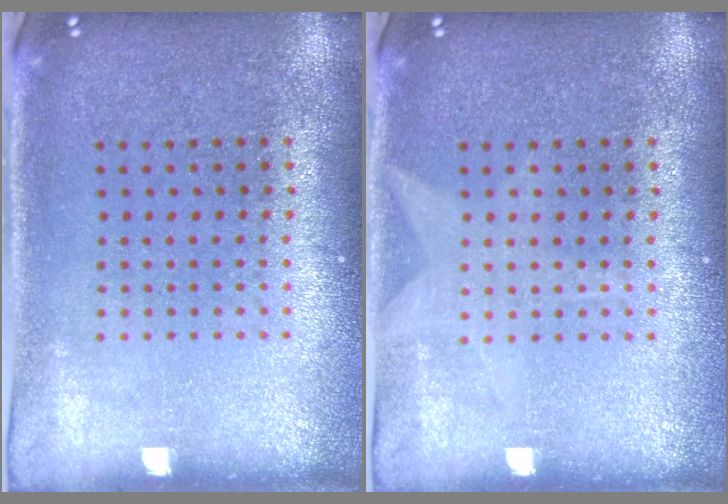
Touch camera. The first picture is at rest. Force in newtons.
{"total": 0.9, "press": 0.9, "slide": 0.2}